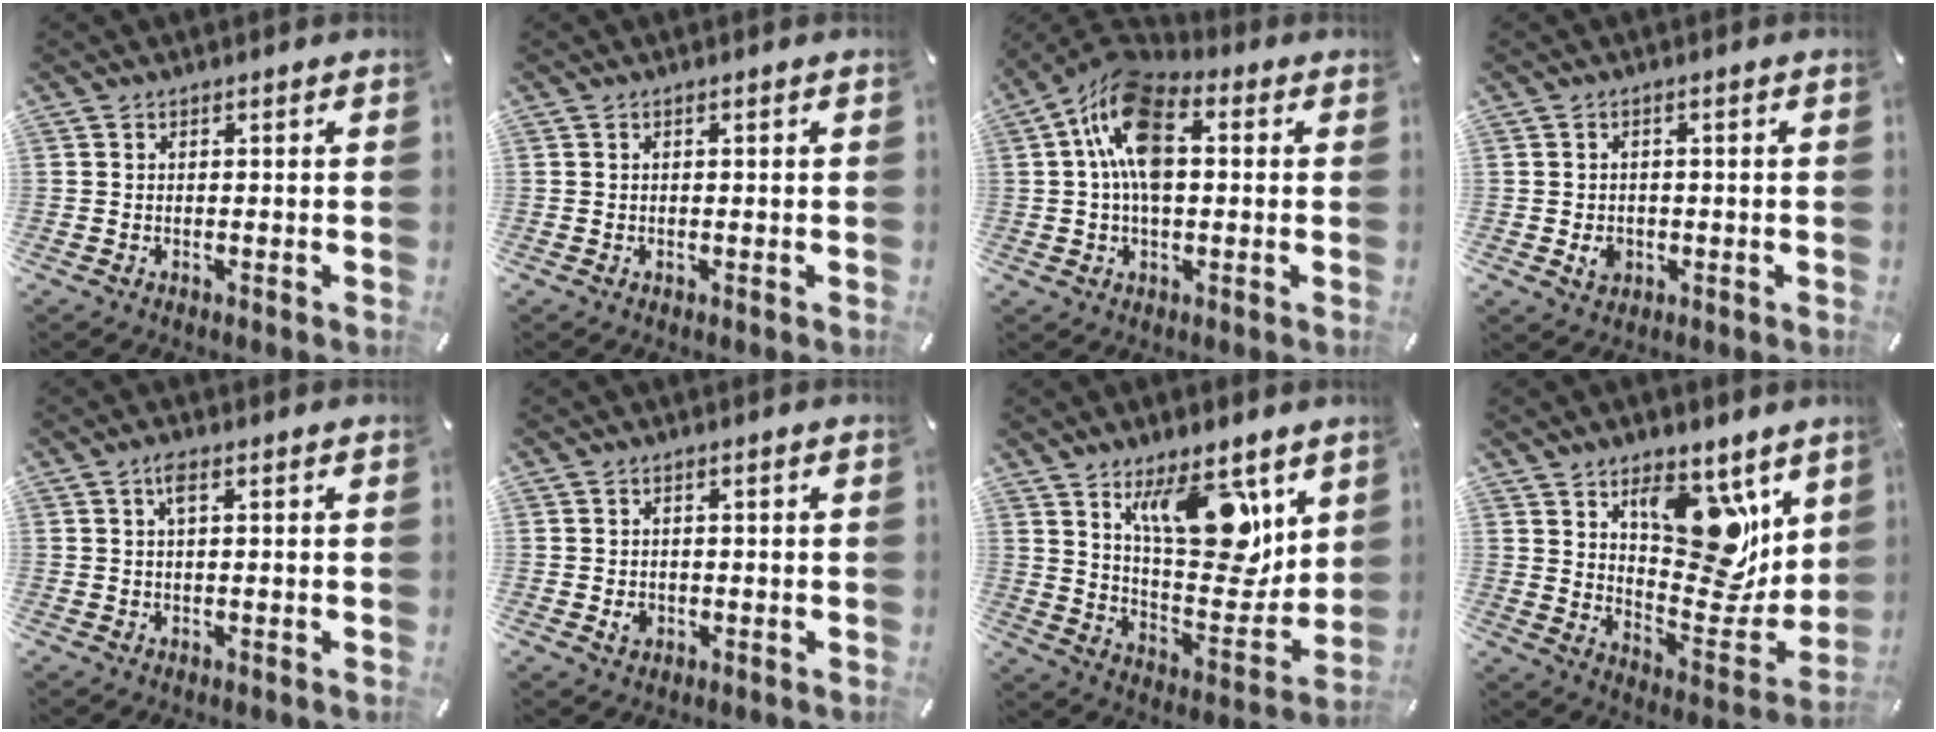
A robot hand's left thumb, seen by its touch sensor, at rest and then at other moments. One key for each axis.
{"total": 0.0}
{"total": 14.0, "fx": 2.3, "fy": 8.5, "fz": 10.9, "tx": -0.209, "ty": 0.001, "tz": 0.044}
{"total": 3.5, "fx": -0.7, "fy": 2.9, "fz": 1.7, "tx": -0.022, "ty": 0.003, "tz": -0.012}
{"total": 2.5, "fx": 0.8, "fy": 0.7, "fz": 2.3, "tx": -0.047, "ty": 0.007, "tz": 0.011}
{"total": 2.2, "fx": -0.3, "fy": 1.8, "fz": 1.2, "tx": -0.014, "ty": 0.001, "tz": -0.008}
{"total": 17.6, "fx": 11.0, "fy": 8.0, "fz": 11.1, "tx": -0.167, "ty": -0.068, "tz": 0.192}
{"total": 16.0, "fx": 9.5, "fy": 9.4, "fz": 8.9, "tx": -0.093, "ty": -0.086, "tz": 0.171}